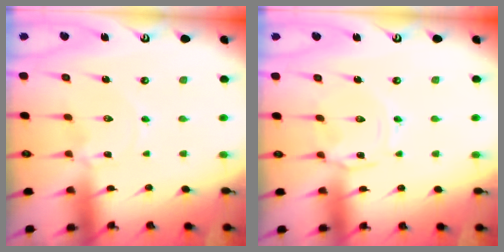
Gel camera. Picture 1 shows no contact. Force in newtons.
{"total": 1.3, "press": 1.3, "slide": 0.3}